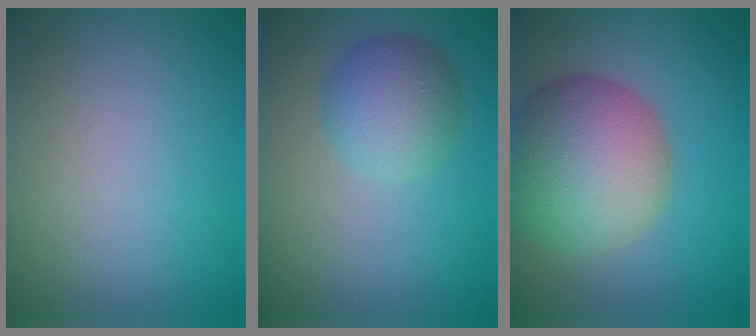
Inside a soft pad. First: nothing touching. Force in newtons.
{"total": 4.4, "press": 4.4, "slide": 0.2}
{"total": 10.7, "press": 10.7, "slide": 0.8}